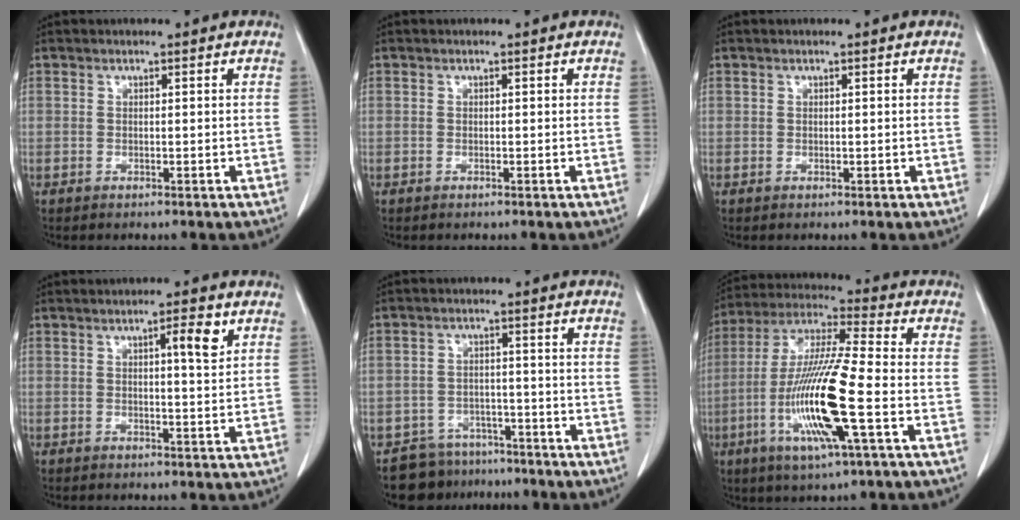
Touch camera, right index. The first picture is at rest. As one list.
[{"total": 0.0}, {"total": 0.0}, {"total": 4.0, "force": [1.8, 0.5, 3.5], "torque": [-0.056, -0.003, 0.026]}, {"total": 7.3, "force": [-6.0, 4.0, -0.3], "torque": [0.016, 0.020, -0.089]}, {"total": 16.5, "force": [-4.6, 0.8, 15.9], "torque": [-0.326, -0.016, -0.088]}]